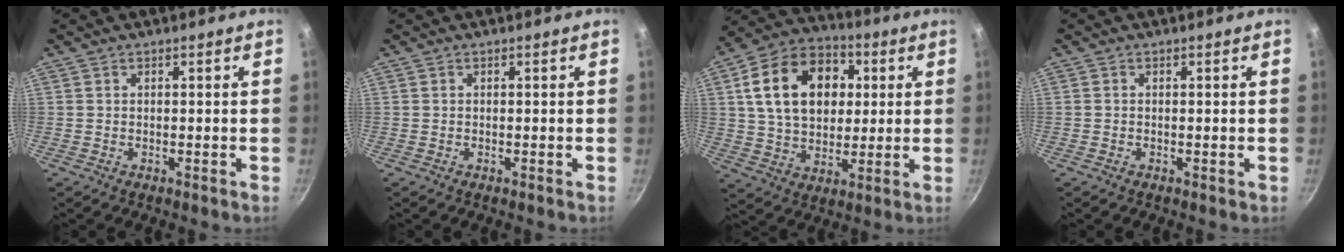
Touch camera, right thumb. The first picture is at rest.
{"total": 0.0}
{"total": 19.6, "force": [4.3, 14.0, 13.1], "torque": [-0.196, 0.014, 0.065]}
{"total": 0.0}